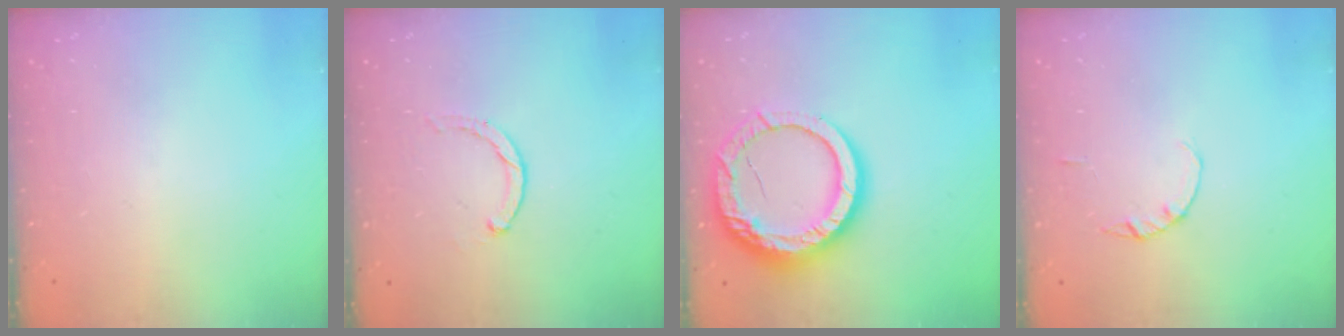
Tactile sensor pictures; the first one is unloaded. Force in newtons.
{"total": 0.6, "press": 0.6, "slide": 0.2}
{"total": 16.5, "press": 16.5, "slide": 1.2}
{"total": 1.0, "press": 1.0, "slide": 0.2}